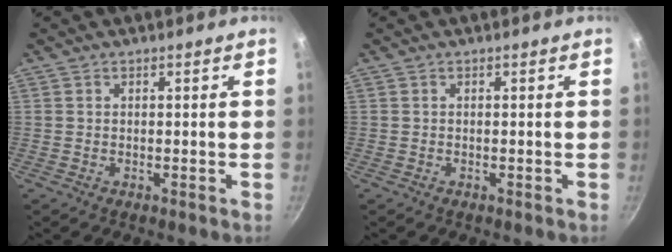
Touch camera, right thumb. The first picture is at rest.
{"total": 0.0}